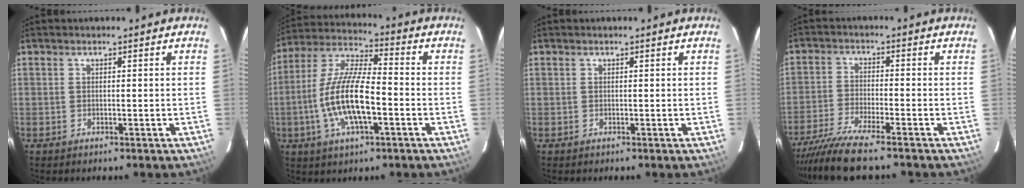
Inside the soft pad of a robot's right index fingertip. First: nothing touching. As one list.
[{"total": 14.6, "force": [-3.9, 4.4, 13.3], "torque": [-0.271, -0.003, -0.076]}, {"total": 0.0}, {"total": 9.0, "force": [-7.7, 0.3, 4.7], "torque": [-0.113, -0.023, -0.142]}]